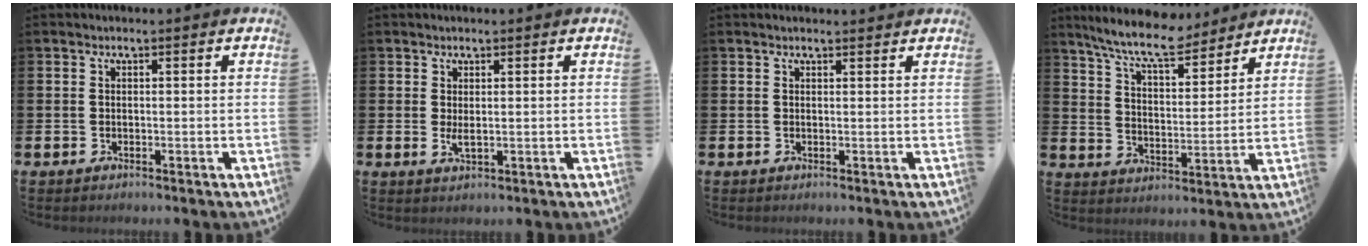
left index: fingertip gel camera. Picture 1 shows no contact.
{"total": 1.6, "force": [0.5, 0.5, 1.5], "torque": [-0.019, -0.005, 0.008]}
{"total": 0.8, "force": [0.8, 0.1, 0.2], "torque": [0.005, -0.002, 0.012]}
{"total": 9.2, "force": [8.3, 1.6, 3.7], "torque": [-0.096, -0.038, 0.148]}